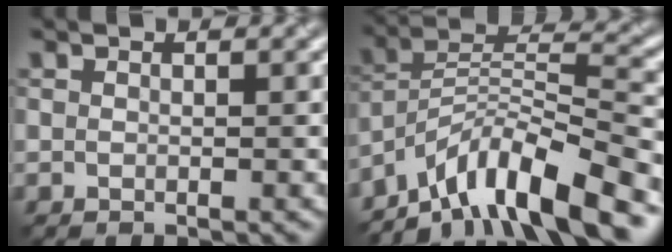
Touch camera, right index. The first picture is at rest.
{"total": 10.6, "force": [-8.1, 2.6, 6.4], "torque": [-0.093, 0.014, -0.157]}